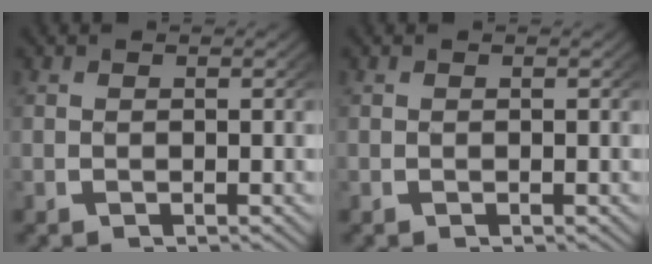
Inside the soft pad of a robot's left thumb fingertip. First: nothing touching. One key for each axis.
{"total": 0.0}